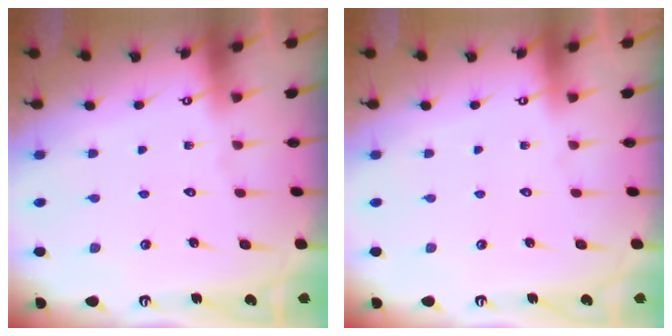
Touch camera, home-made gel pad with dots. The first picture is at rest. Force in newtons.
{"total": 0.0}